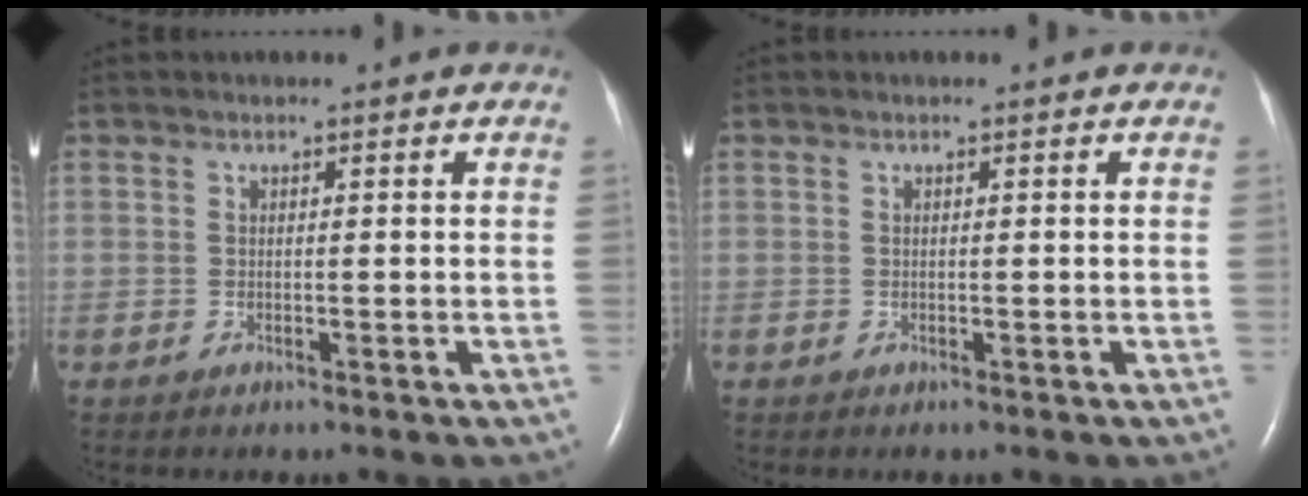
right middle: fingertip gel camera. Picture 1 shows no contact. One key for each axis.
{"total": 0.0}